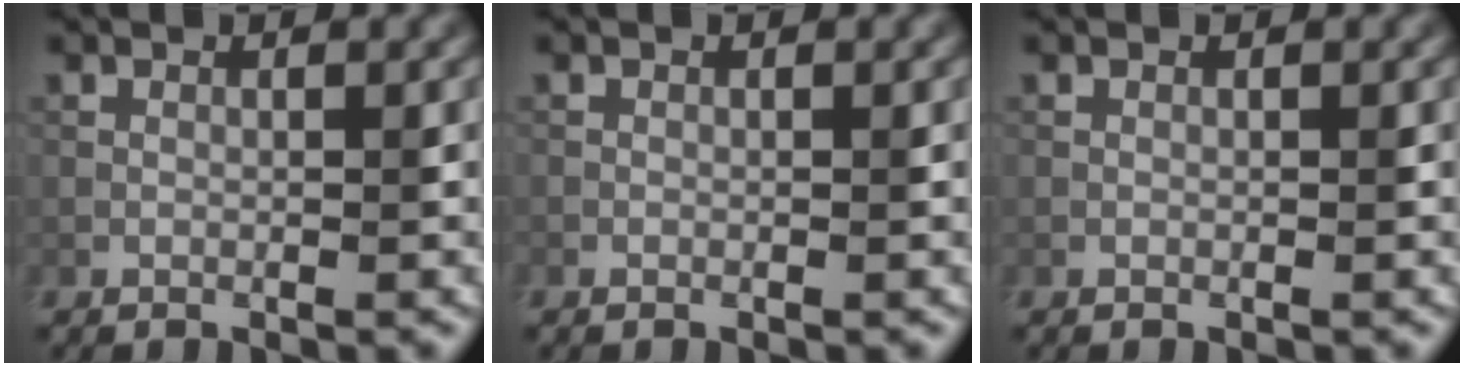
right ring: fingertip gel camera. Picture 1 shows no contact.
{"total": 0.0}
{"total": 0.0}